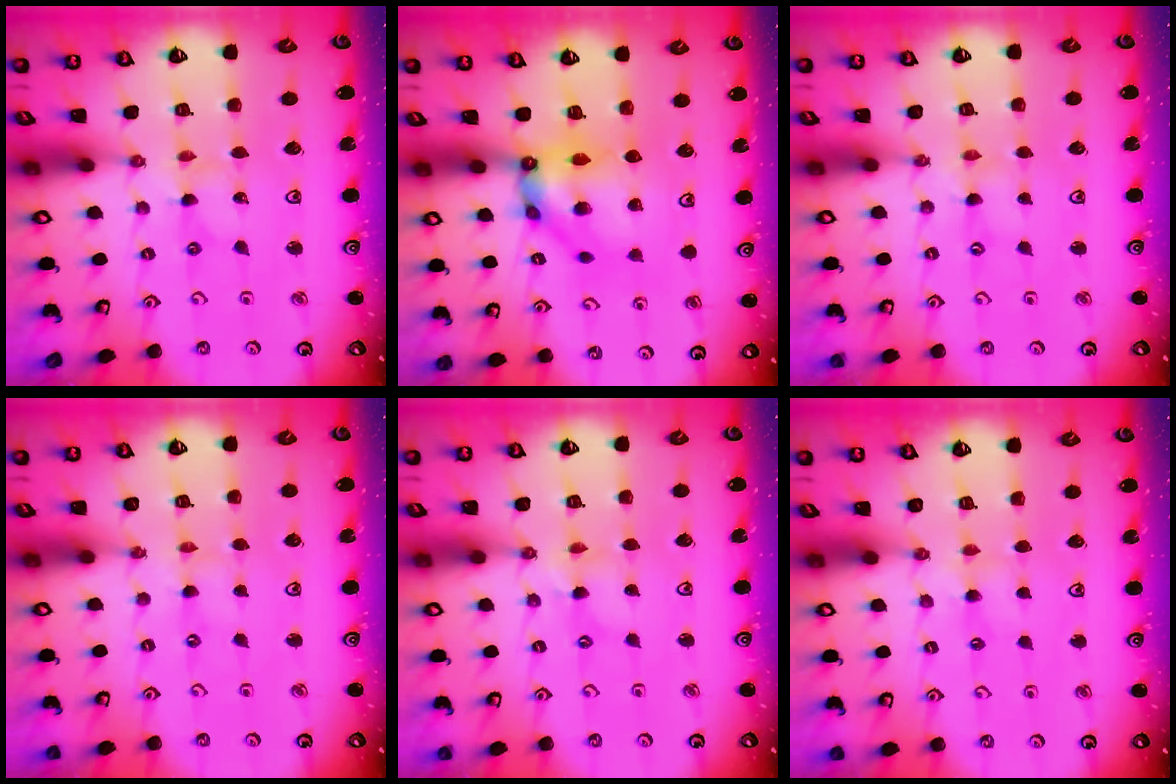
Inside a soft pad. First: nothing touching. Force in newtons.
{"total": 9.6, "press": 9.6, "slide": 1.3}
{"total": 0.7, "press": 0.7, "slide": 0.1}
{"total": 0.0}
{"total": 3.0, "press": 3.0, "slide": 0.4}
{"total": 2.7, "press": 2.6, "slide": 0.5}